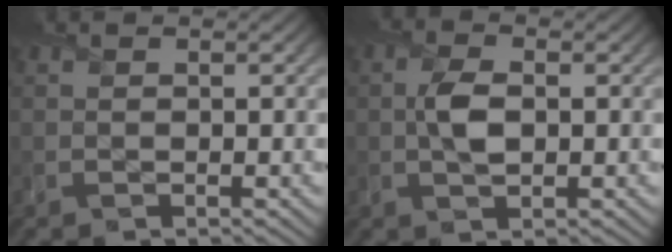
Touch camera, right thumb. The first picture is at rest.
{"total": 3.4, "force": [0.1, 1.9, 2.7], "torque": [-0.061, 0.000, 0.001]}